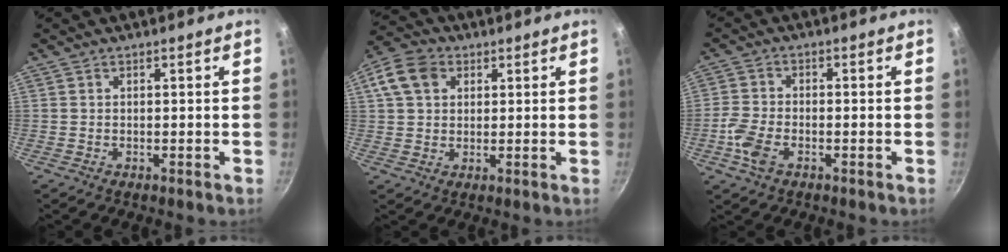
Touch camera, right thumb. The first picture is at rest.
{"total": 8.0, "force": [2.6, 6.3, 4.1], "torque": [-0.058, 0.007, 0.035]}
{"total": 5.8, "force": [-2.5, 3.2, 4.1], "torque": [-0.092, 0.012, -0.056]}